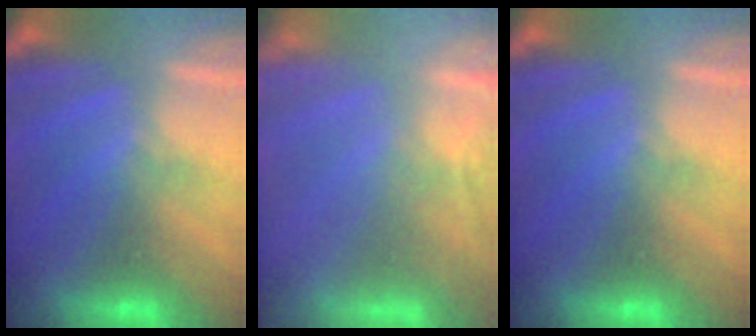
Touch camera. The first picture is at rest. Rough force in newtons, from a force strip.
{"total": 7.5}
{"total": 0.0}